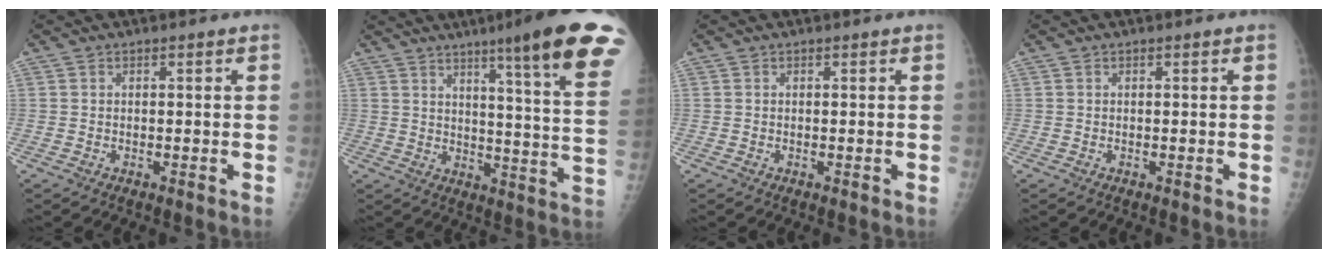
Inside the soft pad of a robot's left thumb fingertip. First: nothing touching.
{"total": 19.6, "force": [11.9, 1.2, 15.6], "torque": [-0.191, -0.053, 0.142]}
{"total": 0.0}
{"total": 0.0}